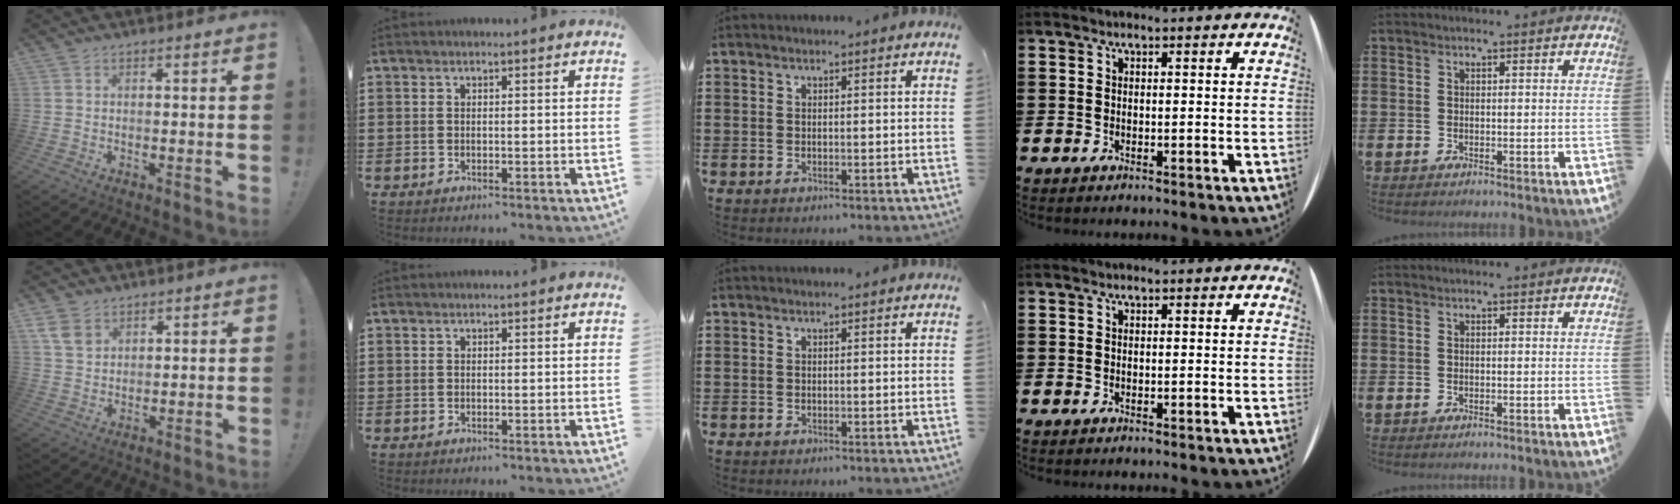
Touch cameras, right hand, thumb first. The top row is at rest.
{"thumb": {"total": 5.9, "force": [3.6, 4.0, 2.4], "torque": [-0.034, -0.014, 0.070]}}